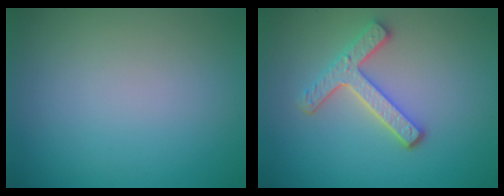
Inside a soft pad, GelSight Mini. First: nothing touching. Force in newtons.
{"total": 3.6, "press": 3.0, "slide": 2.0}